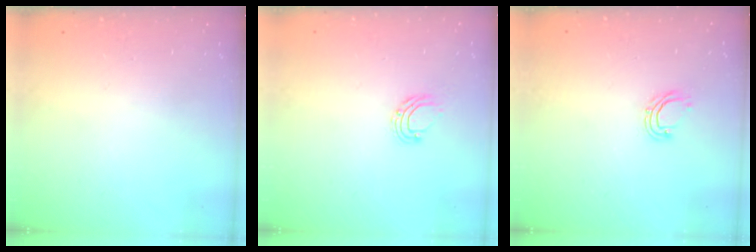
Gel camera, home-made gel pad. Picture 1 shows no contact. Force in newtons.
{"total": 5.7, "press": 5.7, "slide": 0.4}
{"total": 5.0, "press": 4.9, "slide": 1.0}